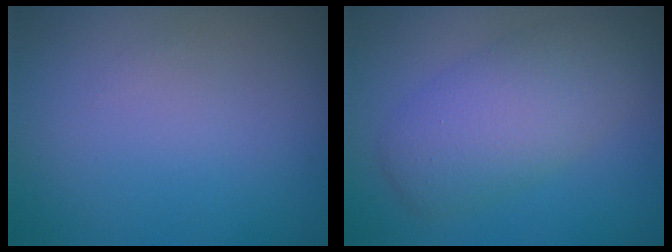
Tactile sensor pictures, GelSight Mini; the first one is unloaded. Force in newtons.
{"total": 5.4, "press": 5.4, "slide": 0.1}